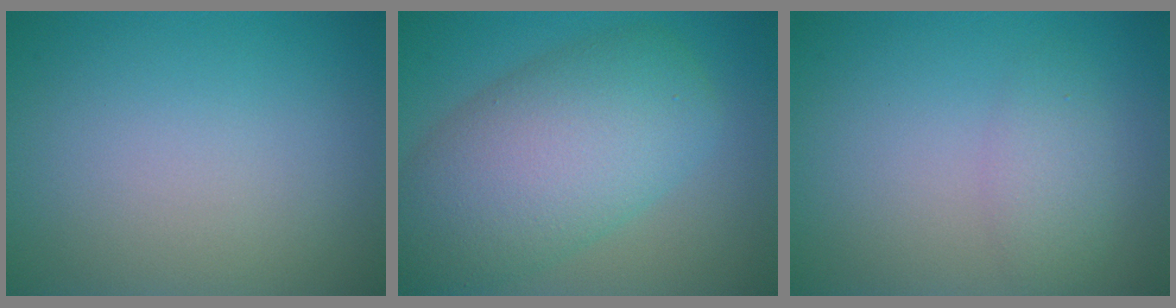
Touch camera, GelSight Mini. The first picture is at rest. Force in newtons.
{"total": 9.5, "press": 9.5, "slide": 0.1}
{"total": 2.1, "press": 2.1, "slide": 0.1}